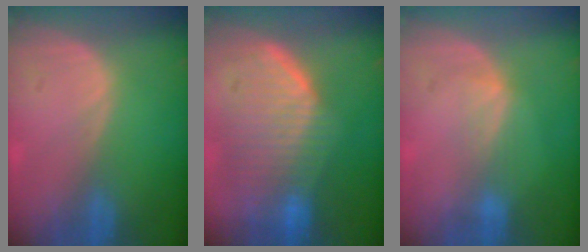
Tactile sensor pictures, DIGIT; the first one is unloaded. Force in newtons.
{"total": 10.0, "press": 9.0, "slide": 4.4}
{"total": 2.4, "press": 2.4, "slide": 0.4}